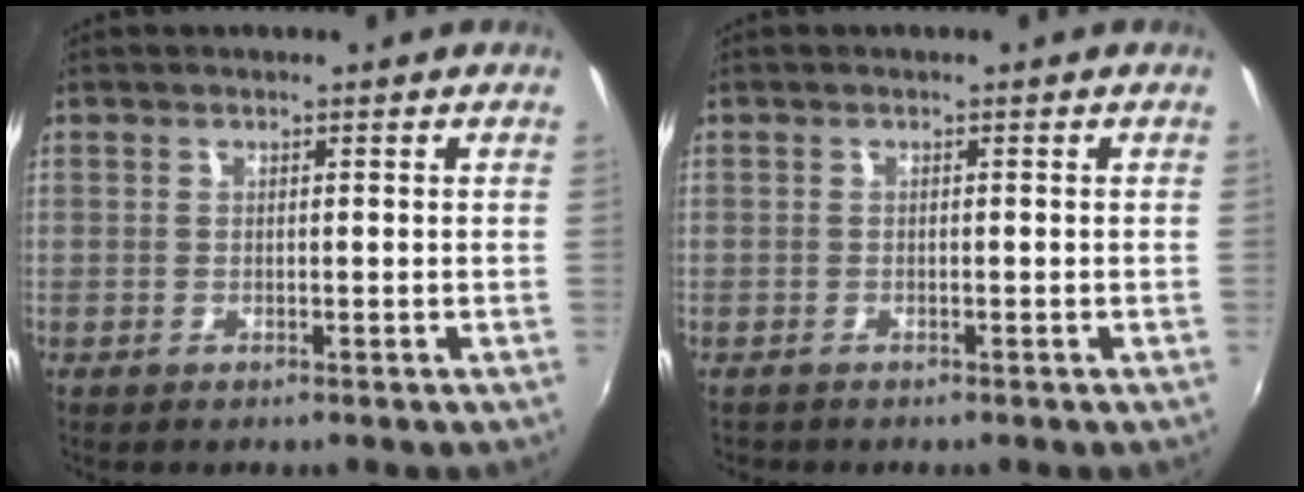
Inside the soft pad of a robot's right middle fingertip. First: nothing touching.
{"total": 0.7, "force": [-0.6, 0.3, 0.1], "torque": [-0.003, -0.002, -0.011]}